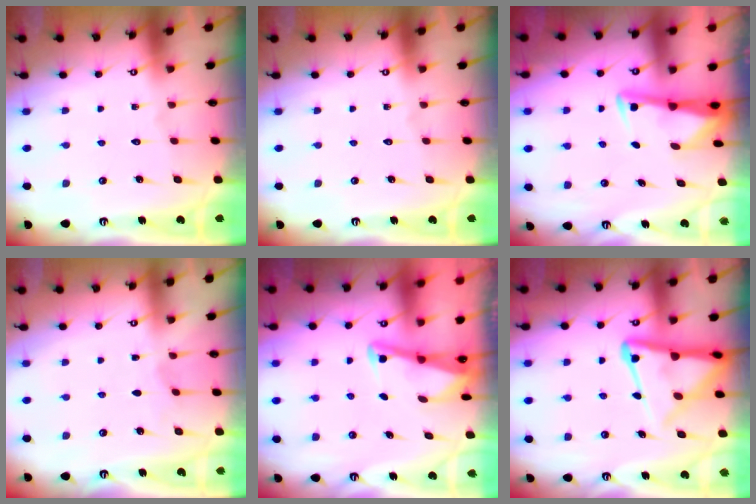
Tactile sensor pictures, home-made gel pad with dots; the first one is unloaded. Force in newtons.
{"total": 0.0}
{"total": 3.1, "press": 3.1, "slide": 0.4}
{"total": 2.3, "press": 2.3, "slide": 0.4}
{"total": 3.5, "press": 3.5, "slide": 0.3}
{"total": 12.6, "press": 12.5, "slide": 1.2}